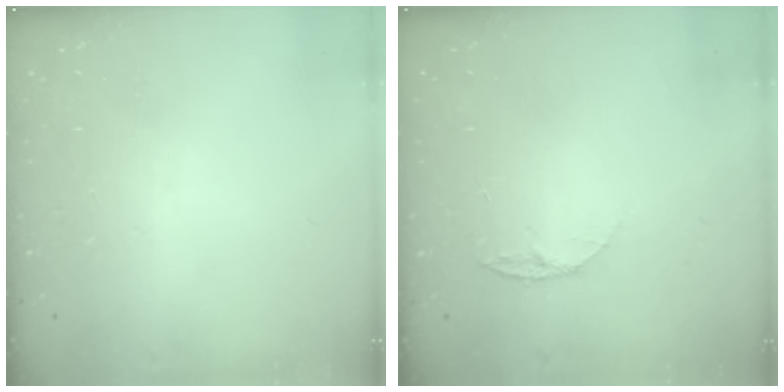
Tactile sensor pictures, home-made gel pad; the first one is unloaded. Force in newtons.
{"total": 4.4, "press": 4.4, "slide": 0.5}